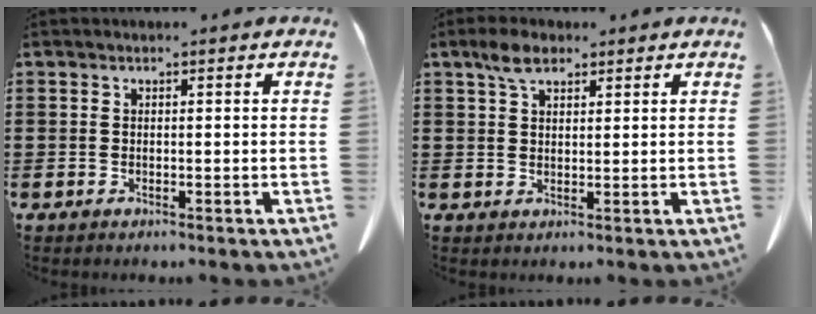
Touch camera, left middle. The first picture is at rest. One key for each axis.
{"total": 3.9, "fx": 2.6, "fy": 1.8, "fz": 2.4, "tx": -0.053, "ty": 0.007, "tz": 0.047}